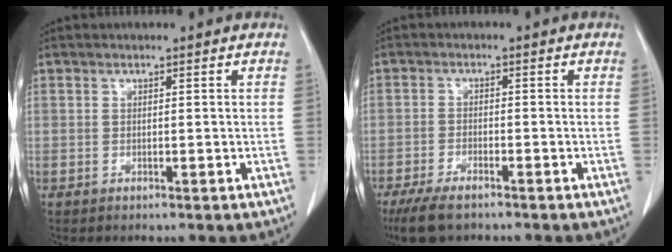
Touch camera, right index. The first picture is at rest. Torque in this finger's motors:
{"motor_torque": [0.35, -0.33, 0.07, 0.01]}